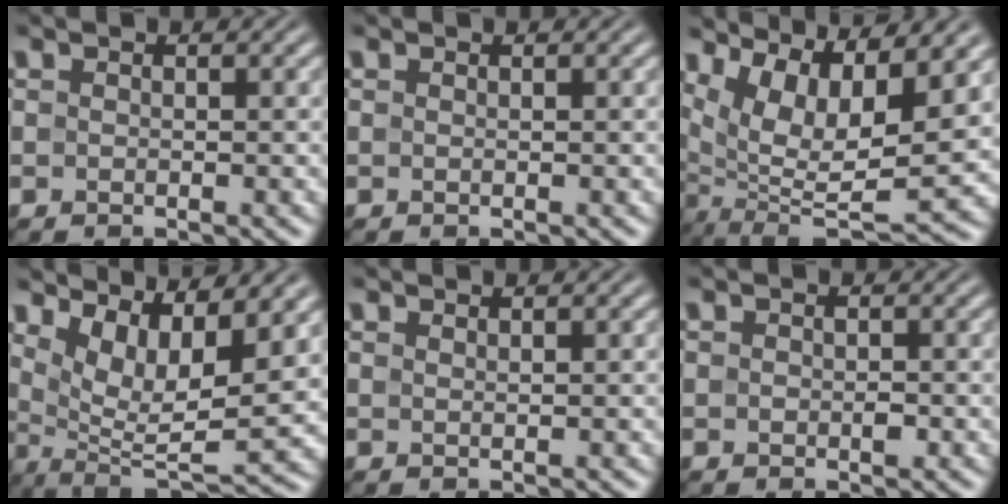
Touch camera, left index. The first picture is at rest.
{"total": 0.0}
{"total": 10.8, "force": [4.5, 3.7, 9.1], "torque": [-0.175, -0.004, 0.099]}
{"total": 8.7, "force": [3.8, 2.7, 7.3], "torque": [-0.133, -0.005, 0.077]}
{"total": 0.6, "force": [0.5, 0.1, 0.3], "torque": [-0.001, 0.002, 0.009]}
{"total": 1.1, "force": [-0.1, 0.7, 0.9], "torque": [-0.013, -0.002, -0.003]}